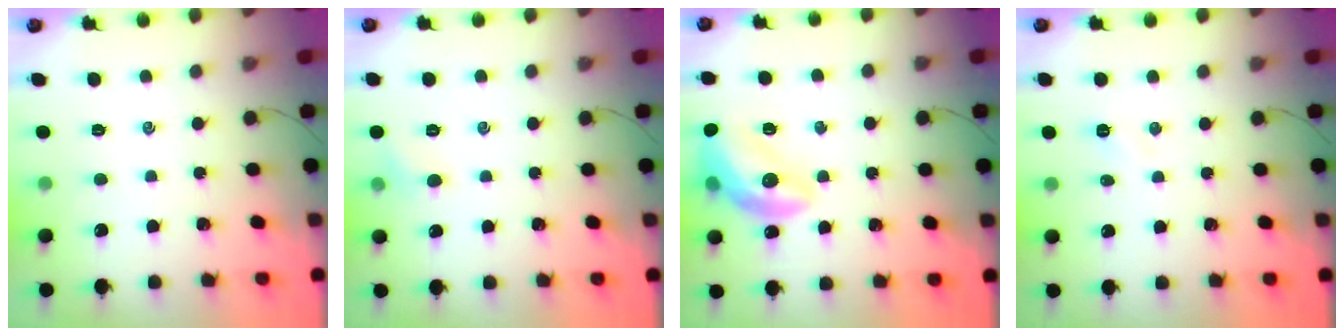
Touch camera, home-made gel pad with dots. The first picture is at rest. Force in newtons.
{"total": 4.0, "press": 3.8, "slide": 1.2}
{"total": 14.8, "press": 14.7, "slide": 2.0}
{"total": 2.4, "press": 2.3, "slide": 0.8}